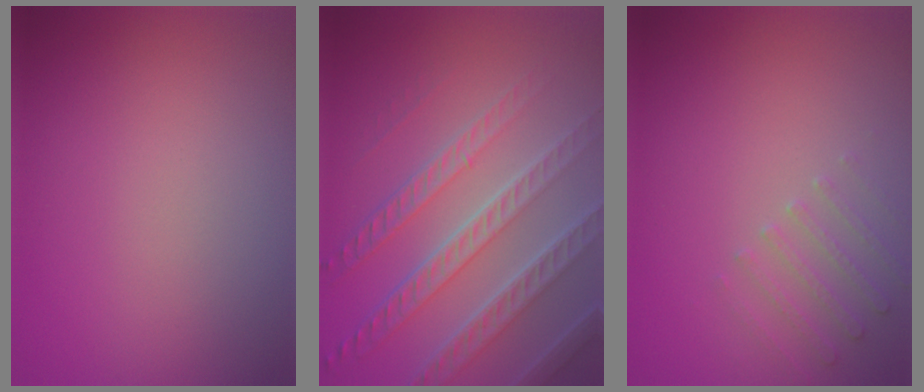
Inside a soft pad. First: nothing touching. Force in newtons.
{"total": 7.9, "press": 5.3, "slide": 5.9}
{"total": 1.9, "press": 1.8, "slide": 0.6}